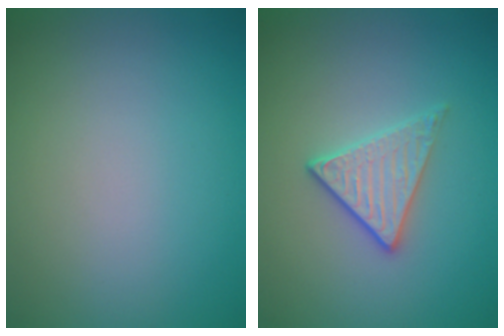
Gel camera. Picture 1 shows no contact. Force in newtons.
{"total": 2.9, "press": 2.6, "slide": 1.2}